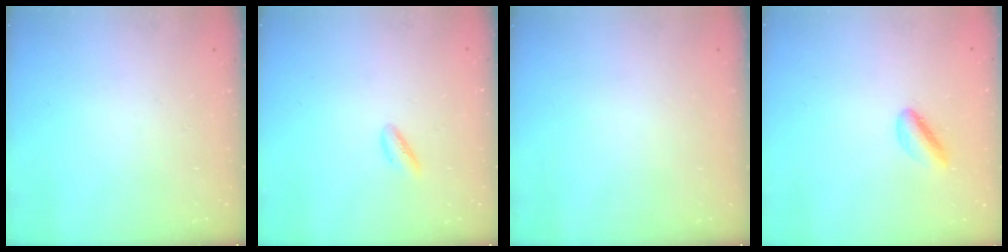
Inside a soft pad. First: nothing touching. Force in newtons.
{"total": 3.0, "press": 2.8, "slide": 0.9}
{"total": 0.0}
{"total": 4.1, "press": 3.7, "slide": 1.8}